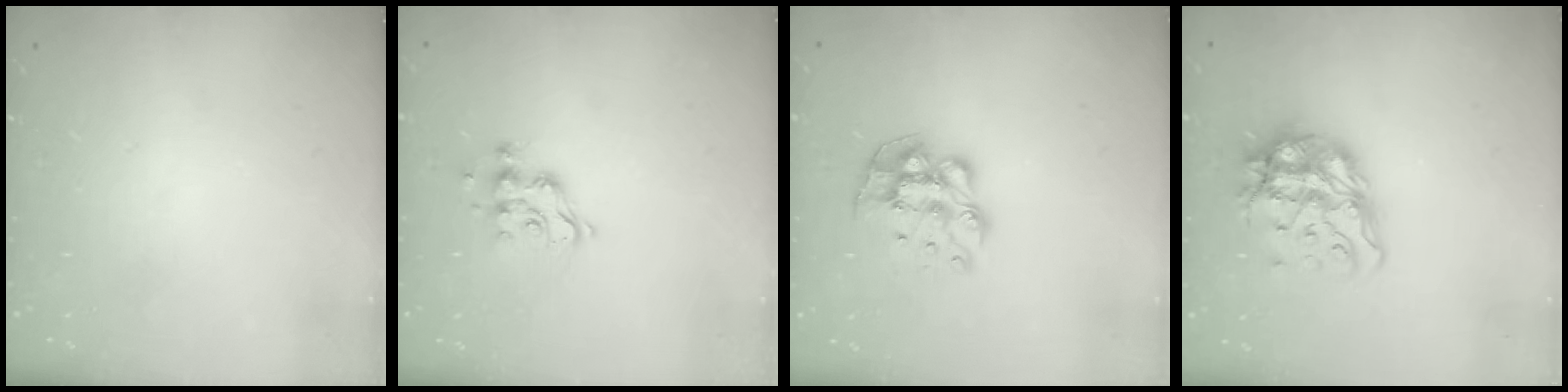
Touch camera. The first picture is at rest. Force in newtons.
{"total": 9.7, "press": 9.7, "slide": 0.7}
{"total": 9.7, "press": 9.7, "slide": 0.5}
{"total": 14.3, "press": 14.2, "slide": 1.4}